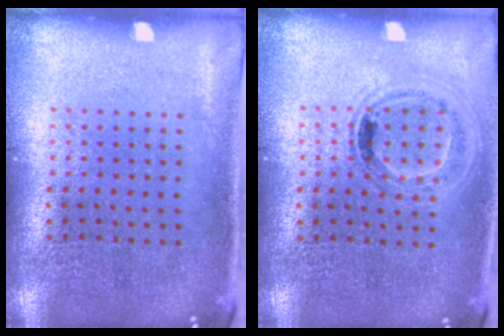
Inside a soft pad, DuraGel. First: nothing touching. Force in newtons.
{"total": 1.0, "press": 0.9, "slide": 0.4}